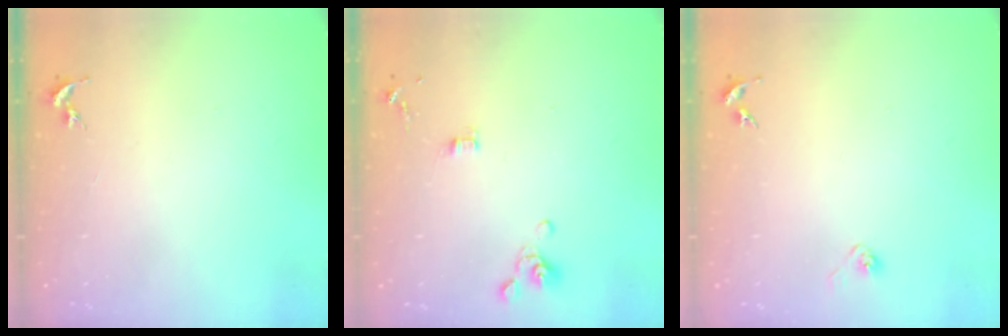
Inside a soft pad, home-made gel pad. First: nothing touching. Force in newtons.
{"total": 4.7, "press": 4.2, "slide": 2.2}
{"total": 2.8, "press": 2.6, "slide": 1.1}